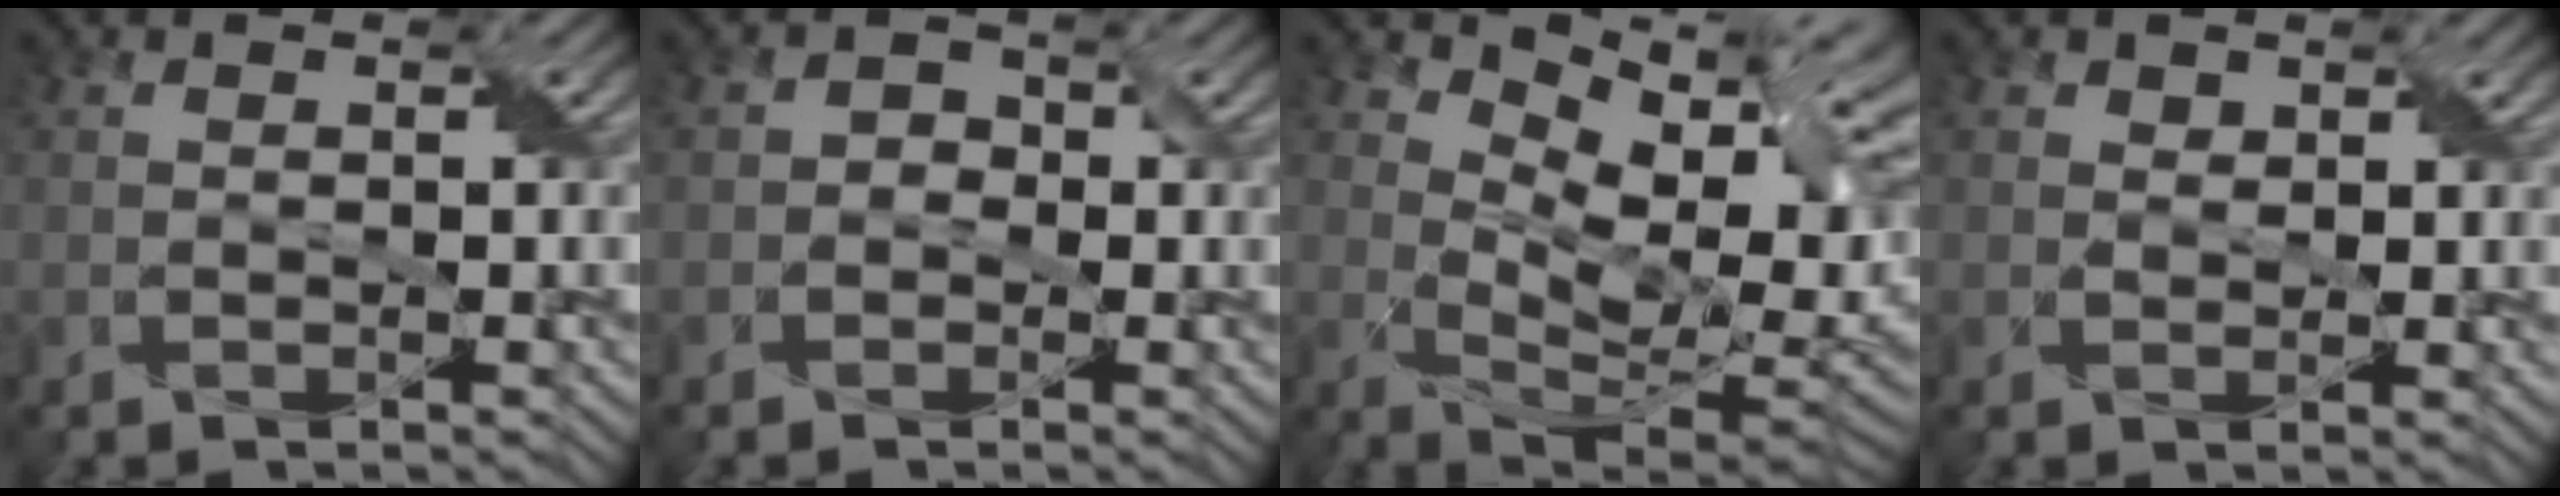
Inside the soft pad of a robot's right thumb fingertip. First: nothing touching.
{"total": 1.8, "force": [-0.5, 1.6, 0.6], "torque": [-0.010, 0.004, -0.015]}
{"total": 14.9, "force": [3.9, 8.1, 11.8], "torque": [-0.162, 0.009, 0.074]}
{"total": 1.4, "force": [0.9, 1.0, 0.4], "torque": [-0.012, -0.001, 0.016]}